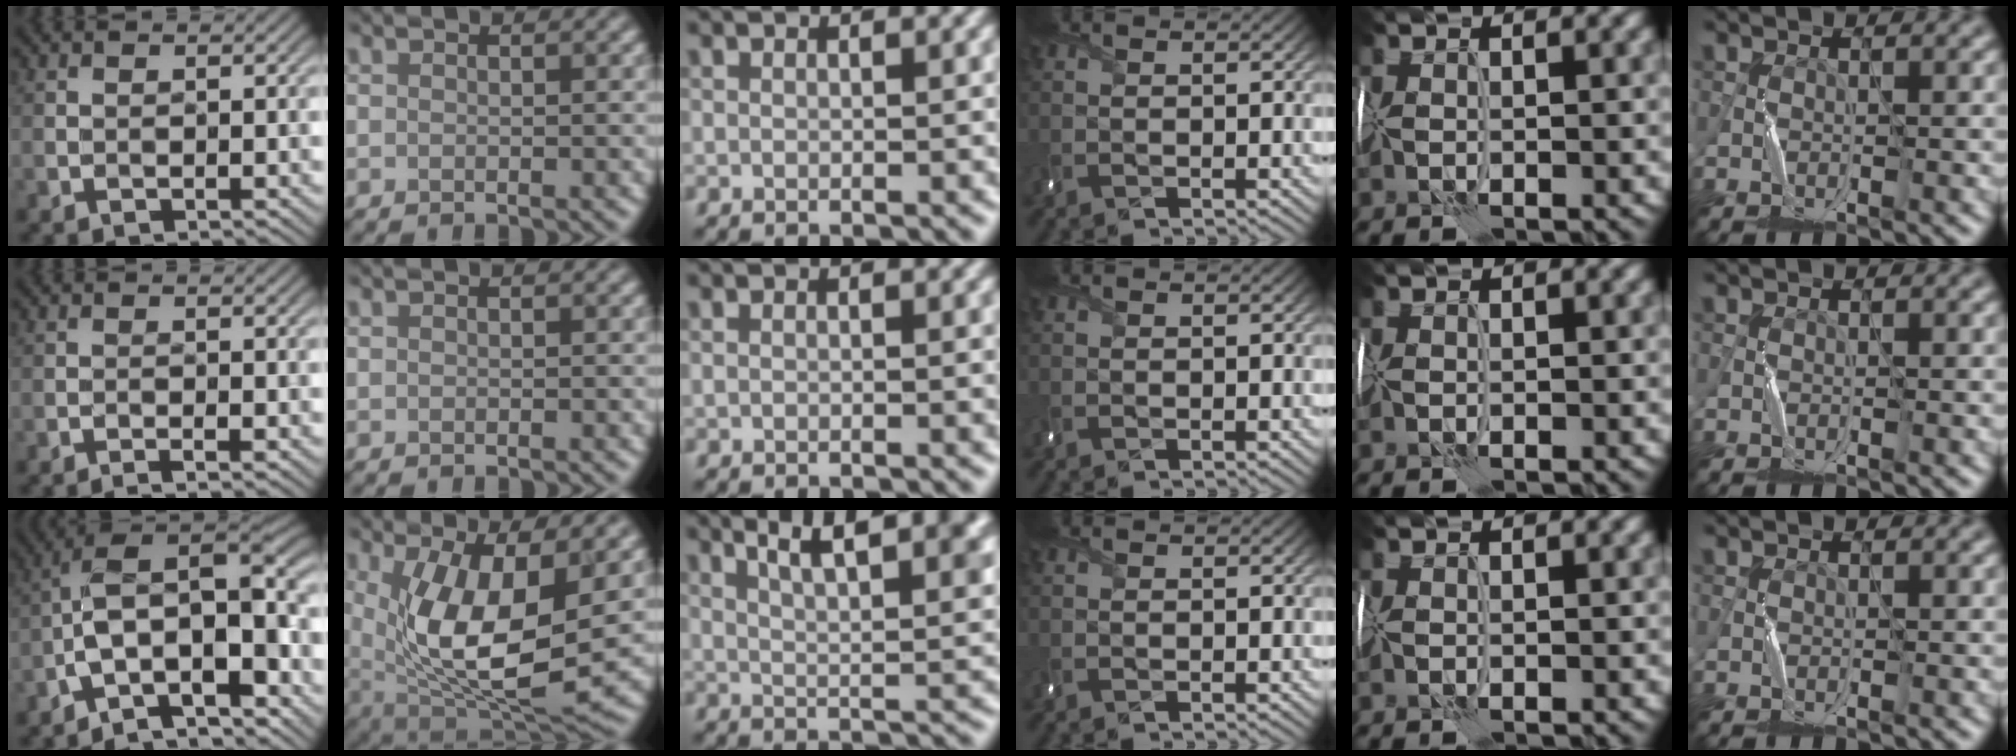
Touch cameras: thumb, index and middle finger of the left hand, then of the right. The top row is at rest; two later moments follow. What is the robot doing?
{"motion": "wrap", "object": "sponge"}